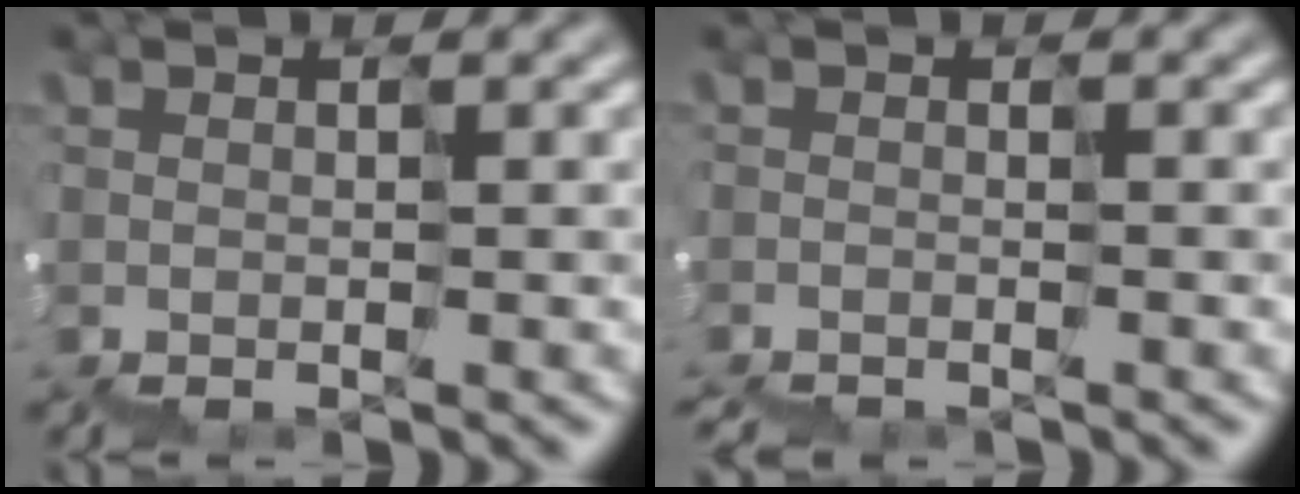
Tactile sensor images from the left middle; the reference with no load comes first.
{"total": 1.3, "force": [-1.3, 0.1, -0.2], "torque": [0.008, -0.007, -0.009]}